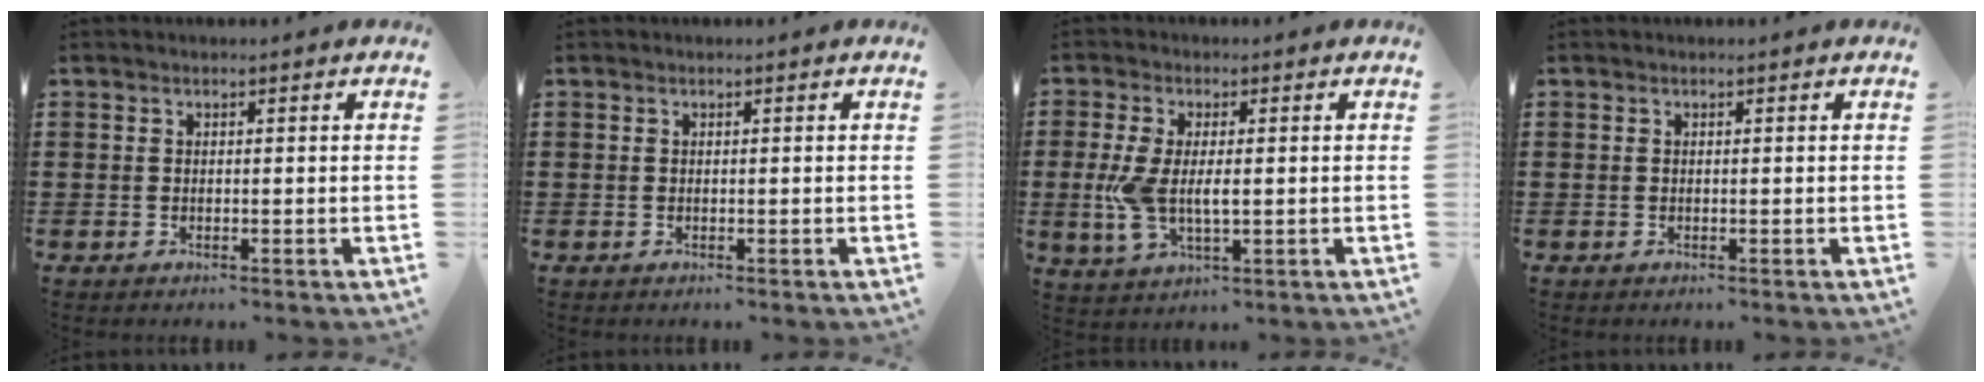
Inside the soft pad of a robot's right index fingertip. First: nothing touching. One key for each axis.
{"total": 0.0}
{"total": 6.7, "fx": -0.2, "fy": 3.2, "fz": 5.9, "tx": -0.144, "ty": -0.005, "tz": -0.012}
{"total": 0.0}